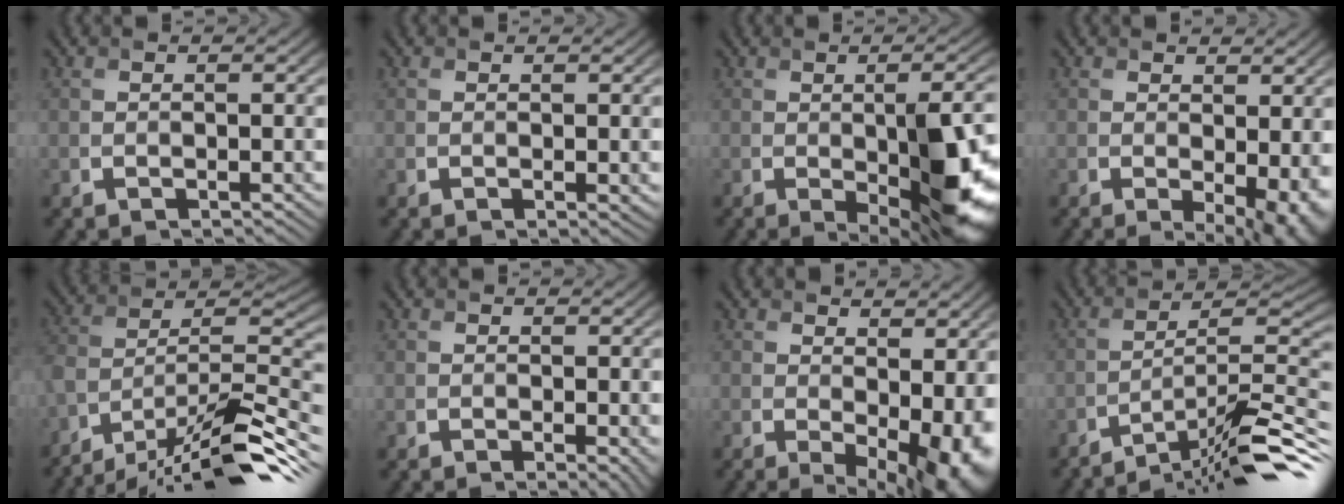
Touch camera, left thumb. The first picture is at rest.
{"total": 0.0}
{"total": 11.0, "force": [-2.4, 4.0, 9.9], "torque": [-0.142, -0.016, -0.020]}
{"total": 5.1, "force": [-0.8, 1.9, 4.6], "torque": [-0.061, -0.013, 0.008]}
{"total": 15.6, "force": [-12.2, 4.3, 8.6], "torque": [-0.178, -0.003, -0.205]}
{"total": 0.9, "force": [-0.3, 0.1, 0.8], "torque": [-0.010, -0.002, 0.000]}
{"total": 9.1, "force": [-0.8, 4.8, 7.7], "torque": [-0.087, -0.024, 0.021]}
{"total": 13.1, "force": [-9.6, 2.4, 8.7], "torque": [-0.134, 0.014, -0.154]}